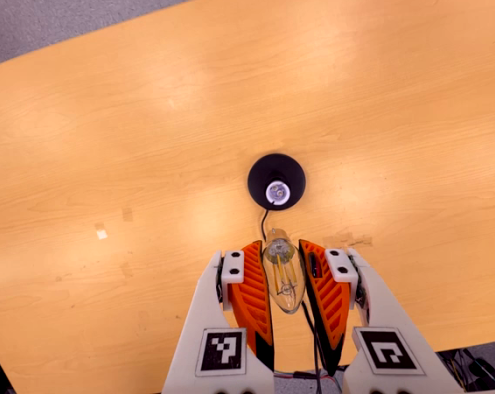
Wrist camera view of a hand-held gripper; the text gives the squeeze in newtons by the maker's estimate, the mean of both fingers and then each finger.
{"total": 18.6, "left": 20.1, "right": 17.0}